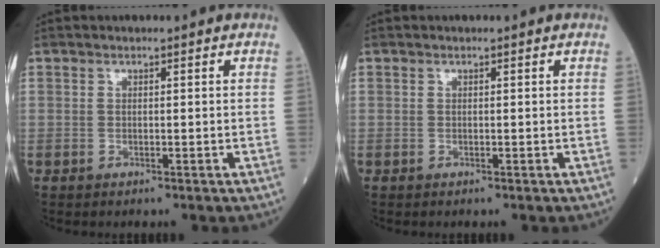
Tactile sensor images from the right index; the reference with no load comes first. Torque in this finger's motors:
{"motor_torque": [0.00, 0.00, -0.02, -0.01]}